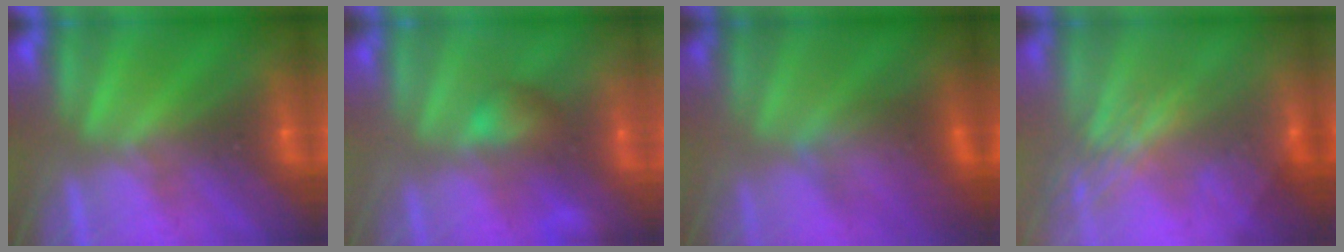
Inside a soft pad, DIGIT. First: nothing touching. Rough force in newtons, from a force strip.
{"total": 3.3}
{"total": 3.4}
{"total": 2.7}